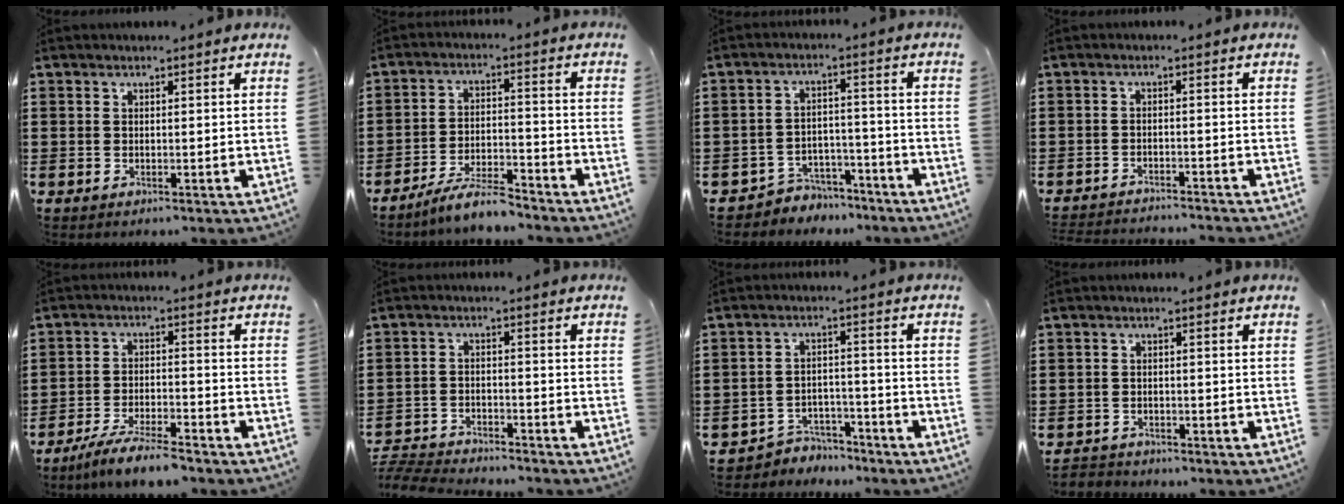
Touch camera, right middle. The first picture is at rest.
{"total": 6.3, "force": [-5.7, 0.6, 2.7], "torque": [-0.062, -0.004, -0.110]}
{"total": 4.4, "force": [-4.2, 1.2, 0.0], "torque": [-0.008, 0.007, -0.088]}
{"total": 2.5, "force": [-2.5, 0.0, -0.1], "torque": [-0.004, -0.001, -0.054]}
{"total": 6.1, "force": [-5.5, 0.3, 2.5], "torque": [-0.052, -0.007, -0.105]}
{"total": 5.5, "force": [-5.4, 0.6, 0.6], "torque": [-0.026, 0.003, -0.114]}
{"total": 4.2, "force": [-4.1, 1.1, -0.1], "torque": [-0.007, 0.005, -0.086]}
{"total": 2.2, "force": [-2.0, 0.6, -0.4], "torque": [0.000, 0.001, -0.048]}